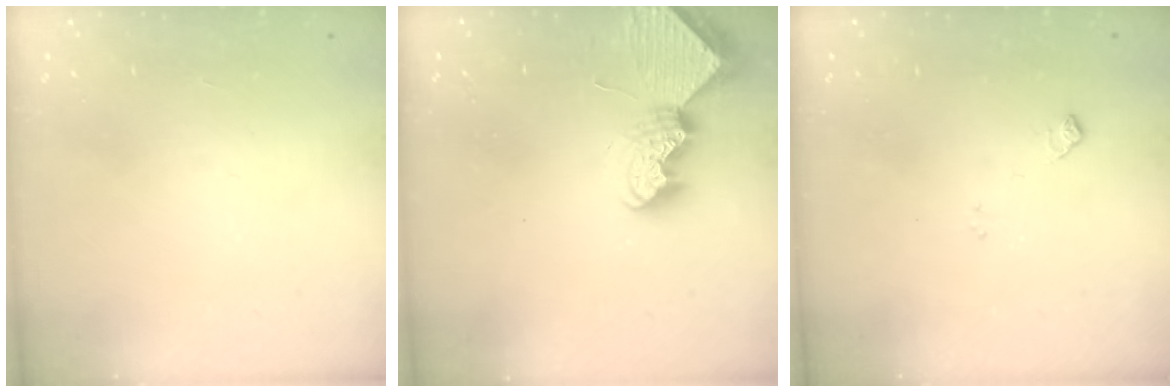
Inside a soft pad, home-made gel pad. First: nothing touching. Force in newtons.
{"total": 7.7, "press": 7.7, "slide": 0.5}
{"total": 5.6, "press": 5.5, "slide": 0.9}